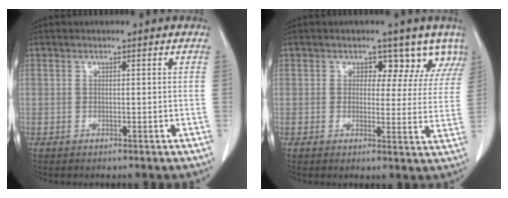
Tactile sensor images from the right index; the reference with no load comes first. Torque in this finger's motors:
{"motor_torque": [0.33, 0.29, 0.02, 0.00]}